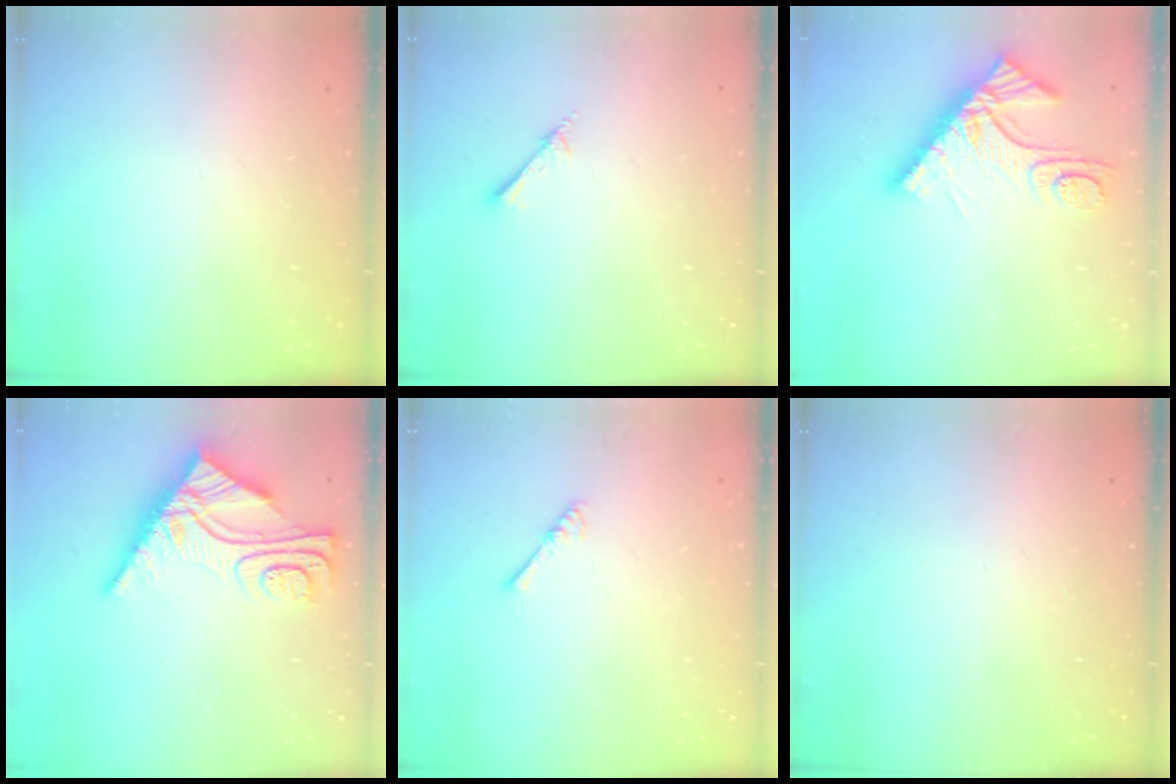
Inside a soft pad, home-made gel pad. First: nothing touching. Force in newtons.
{"total": 2.4, "press": 2.4, "slide": 0.2}
{"total": 12.1, "press": 12.0, "slide": 1.1}
{"total": 12.9, "press": 12.8, "slide": 1.3}
{"total": 1.8, "press": 1.7, "slide": 0.4}
{"total": 0.0}